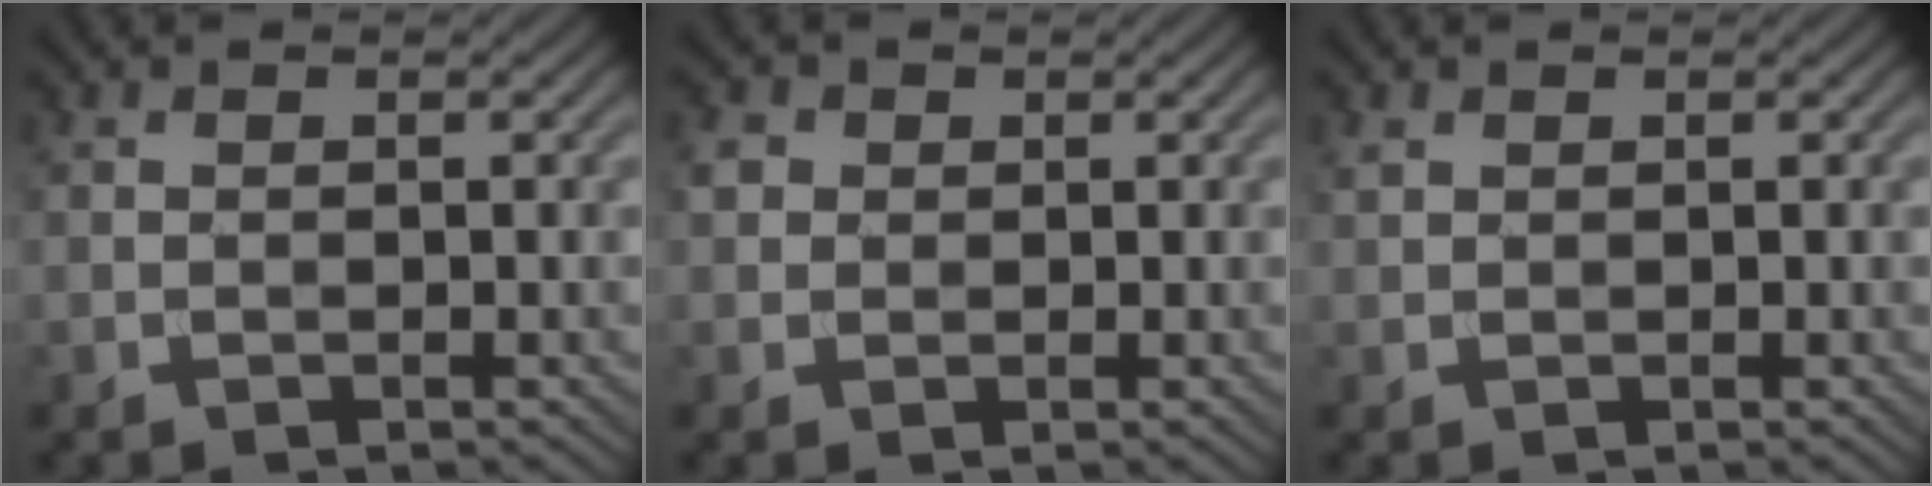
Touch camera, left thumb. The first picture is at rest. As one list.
[{"total": 2.3, "force": [0.5, 2.1, 0.8], "torque": [-0.021, 0.001, 0.007]}, {"total": 0.7, "force": [0.5, 0.4, 0.2], "torque": [-0.009, -0.001, 0.013]}]